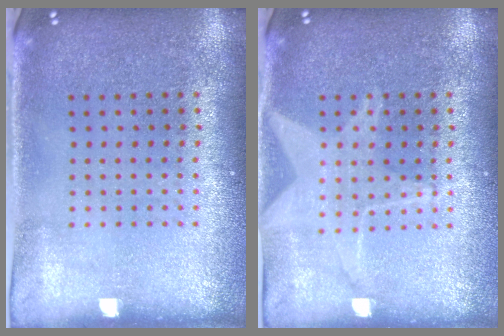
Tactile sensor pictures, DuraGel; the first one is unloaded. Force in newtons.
{"total": 2.5, "press": 2.5, "slide": 0.3}